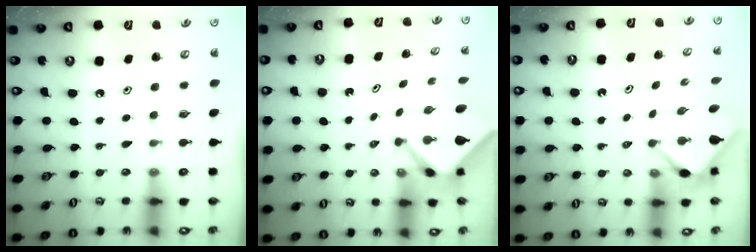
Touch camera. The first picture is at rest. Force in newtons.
{"total": 2.4, "press": 2.4, "slide": 0.2}
{"total": 3.2, "press": 3.2, "slide": 0.5}